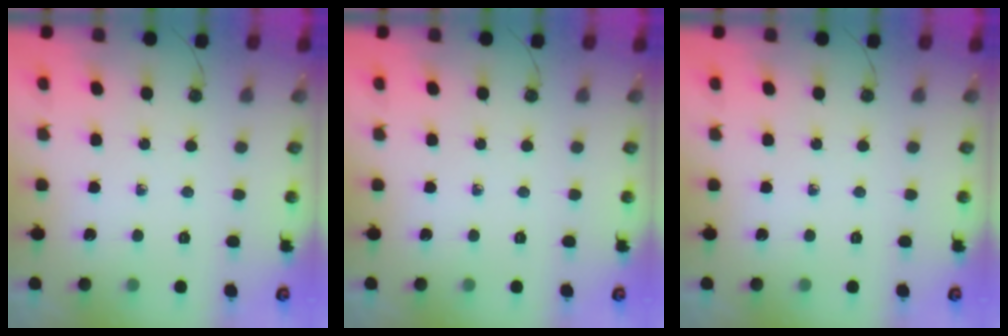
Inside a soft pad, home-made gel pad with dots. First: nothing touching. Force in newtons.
{"total": 0.0}
{"total": 0.0}